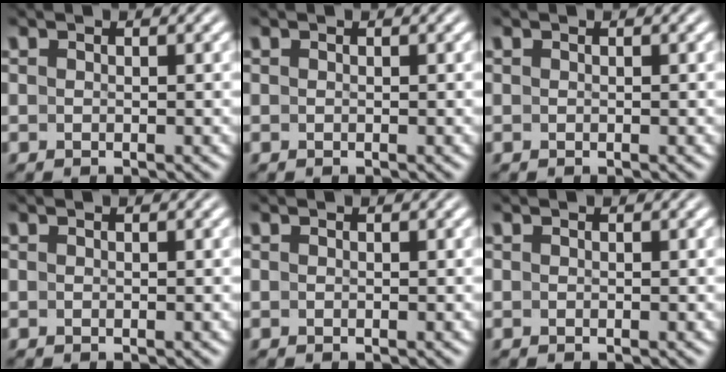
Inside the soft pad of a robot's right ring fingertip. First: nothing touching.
{"total": 0.0}
{"total": 0.0}
{"total": 0.7, "force": [0.3, -0.7, 0.0], "torque": [0.005, -0.001, 0.011]}
{"total": 0.0}
{"total": 0.0}